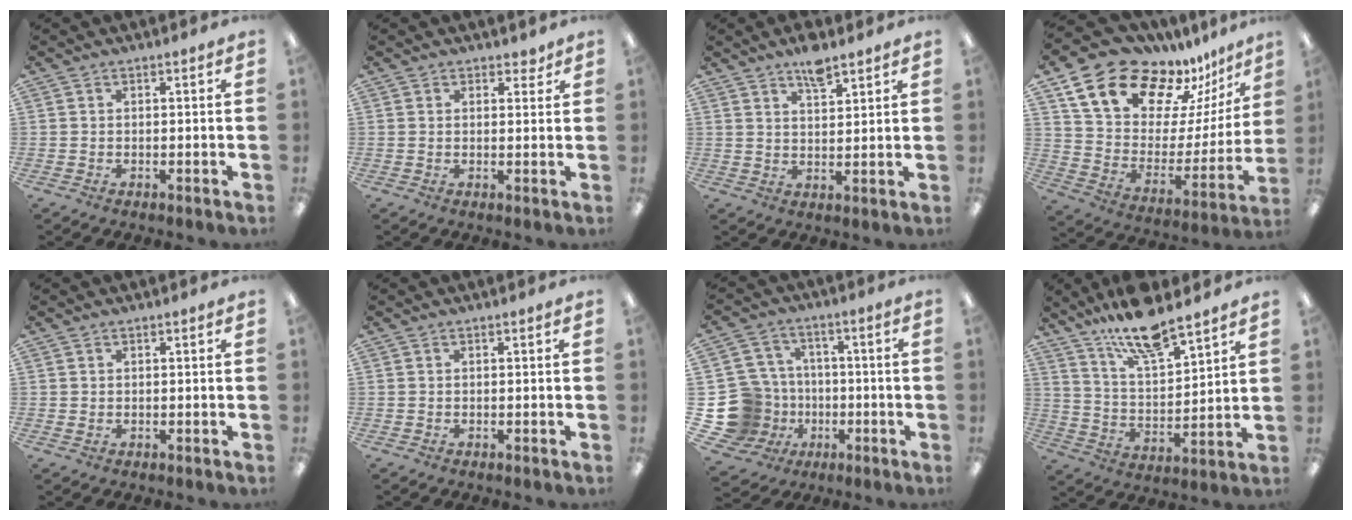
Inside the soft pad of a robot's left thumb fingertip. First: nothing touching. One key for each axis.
{"total": 2.2, "fx": 1.8, "fy": 1.2, "fz": 0.5, "tx": 0.006, "ty": -0.005, "tz": 0.030}
{"total": 6.1, "fx": 4.8, "fy": 2.0, "fz": 3.2, "tx": -0.041, "ty": -0.029, "tz": 0.080}
{"total": 18.5, "fx": 14.8, "fy": 8.7, "fz": 7.0, "tx": -0.124, "ty": -0.113, "tz": 0.269}
{"total": 0.6, "fx": 0.4, "fy": 0.4, "fz": 0.1, "tx": -0.002, "ty": 0.002, "tz": 0.006}
{"total": 0.0}
{"total": 16.6, "fx": -3.6, "fy": 15.2, "fz": 5.5, "tx": -0.140, "ty": 0.026, "tz": -0.036}
{"total": 13.6, "fx": 11.5, "fy": 3.4, "fz": 6.4, "tx": -0.118, "ty": -0.068, "tz": 0.204}